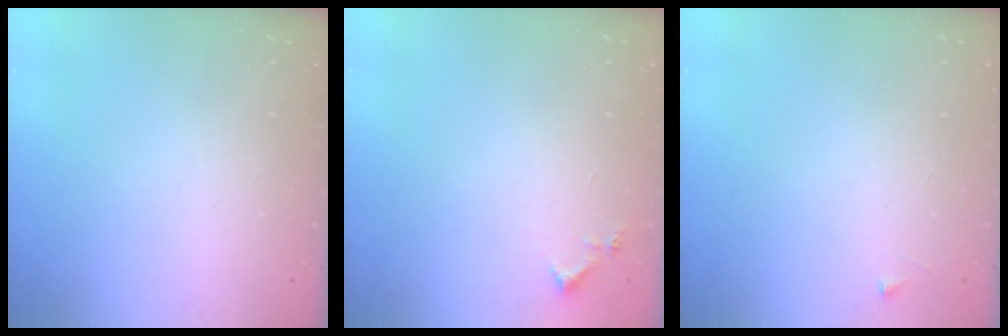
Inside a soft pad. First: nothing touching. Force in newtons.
{"total": 4.9, "press": 4.8, "slide": 0.5}
{"total": 2.5, "press": 2.5, "slide": 0.3}